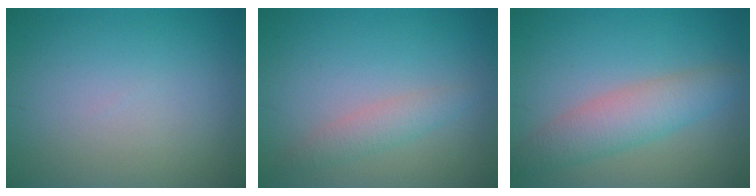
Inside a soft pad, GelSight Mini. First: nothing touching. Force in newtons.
{"total": 2.0, "press": 2.0, "slide": 0.1}
{"total": 4.3, "press": 4.3, "slide": 0.1}